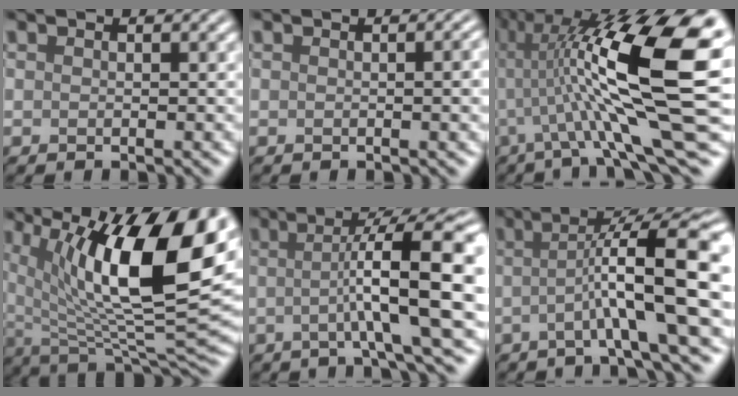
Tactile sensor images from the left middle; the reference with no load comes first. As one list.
[{"total": 1.9, "force": [-0.1, 0.4, 1.9], "torque": [-0.024, -0.001, -0.001]}, {"total": 16.4, "force": [1.6, 3.3, 16.0], "torque": [-0.267, 0.023, 0.033]}, {"total": 15.2, "force": [4.4, 5.3, 13.6], "torque": [-0.212, -0.005, 0.075]}, {"total": 10.8, "force": [-0.3, 1.7, 10.7], "torque": [-0.133, 0.020, -0.010]}, {"total": 9.9, "force": [-1.0, 1.5, 9.7], "torque": [-0.131, 0.023, -0.029]}]